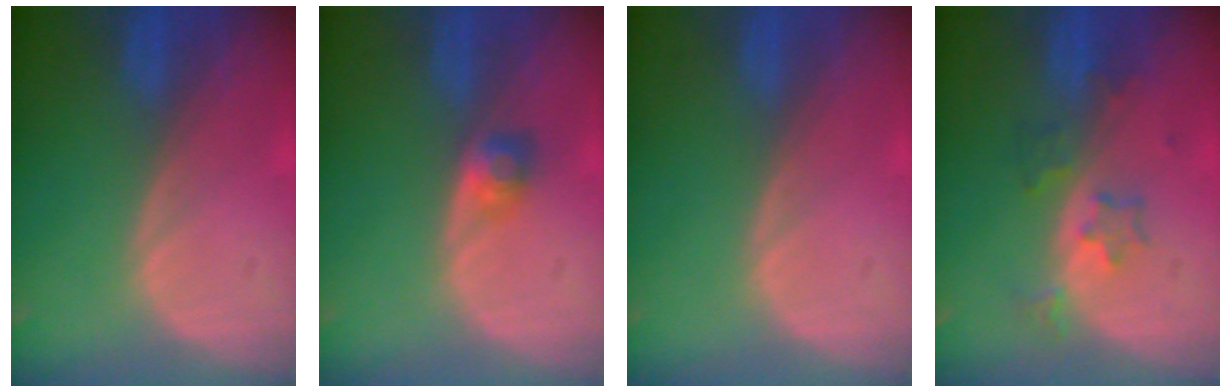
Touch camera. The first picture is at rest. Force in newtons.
{"total": 2.5, "press": 2.3, "slide": 1.0}
{"total": 0.0}
{"total": 4.0, "press": 3.8, "slide": 1.4}